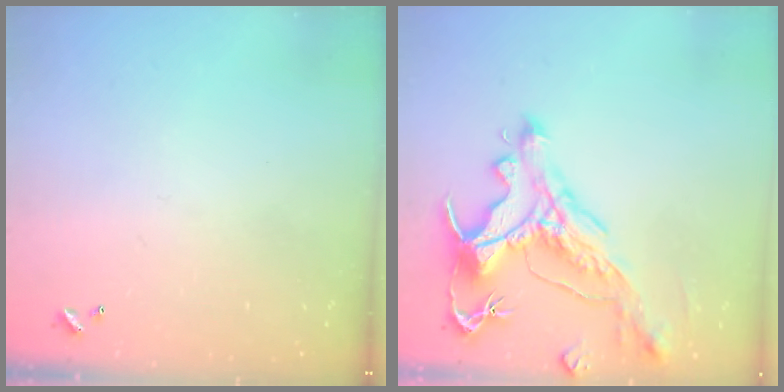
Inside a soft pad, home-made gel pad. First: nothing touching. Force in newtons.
{"total": 3.7, "press": 3.3, "slide": 1.7}